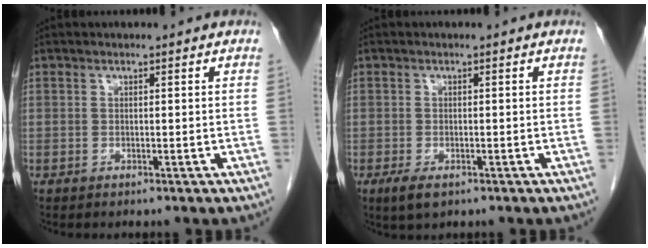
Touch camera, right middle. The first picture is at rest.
{"total": 2.8, "force": [-1.5, 1.2, 2.0], "torque": [-0.045, -0.005, -0.021]}